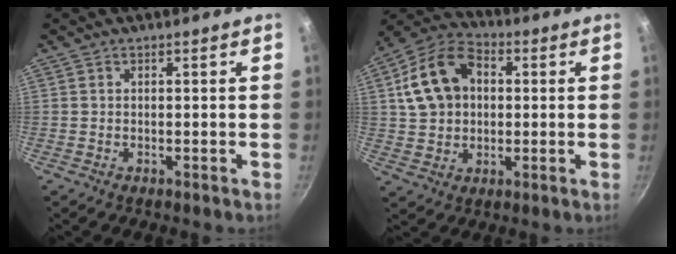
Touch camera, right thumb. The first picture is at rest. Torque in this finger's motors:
{"motor_torque": [-0.60, 0.83, 0.68, -0.53, 0.11]}